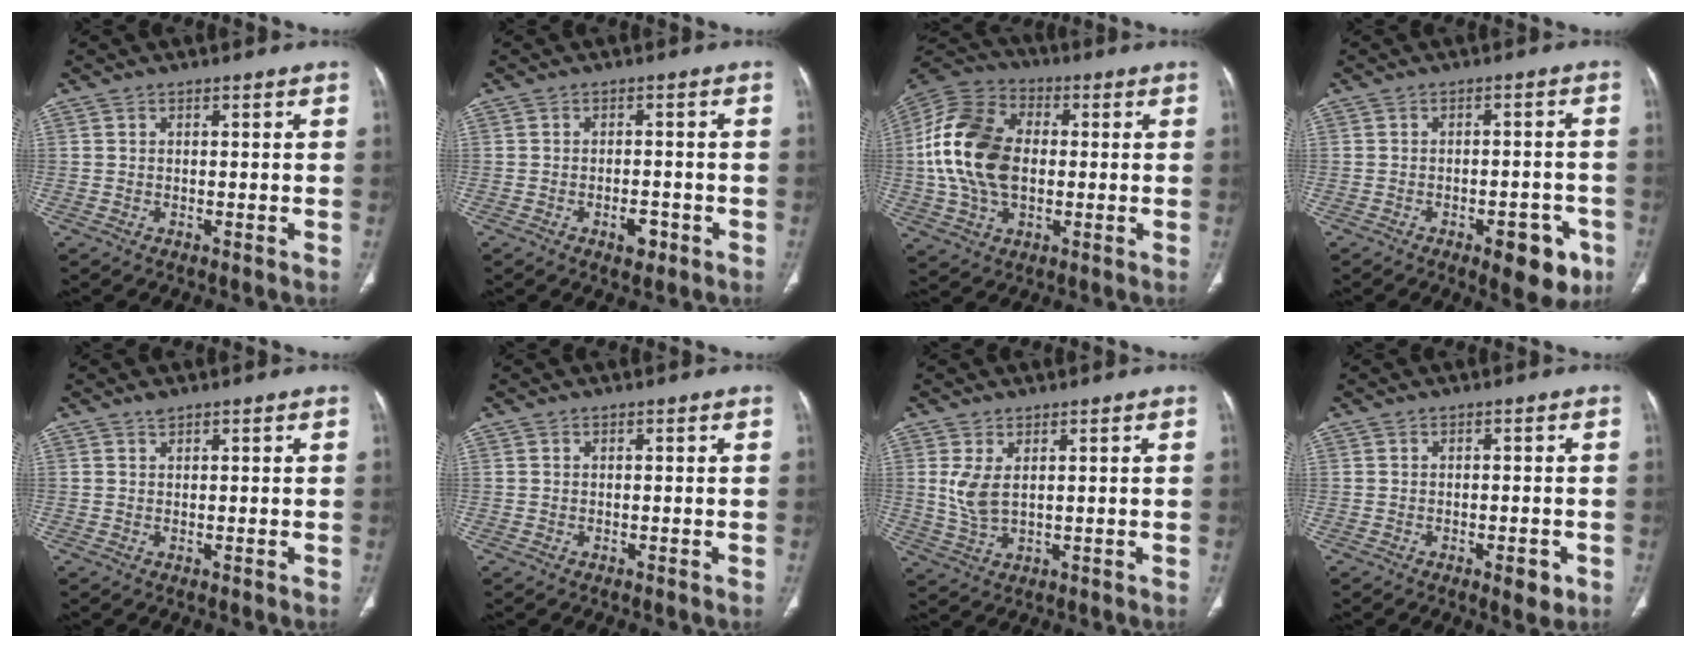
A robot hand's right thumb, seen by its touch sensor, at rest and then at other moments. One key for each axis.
{"total": 3.3, "fx": -1.7, "fy": 1.7, "fz": 2.3, "tx": -0.023, "ty": 0.008, "tz": -0.022}
{"total": 18.5, "fx": 0.2, "fy": 12.2, "fz": 13.8, "tx": -0.266, "ty": 0.019, "tz": 0.000}
{"total": 8.9, "fx": -4.4, "fy": 4.1, "fz": 6.5, "tx": -0.051, "ty": 0.019, "tz": -0.049}
{"total": 0.7, "fx": 0.7, "fy": 0.2, "fz": 0.3, "tx": -0.001, "ty": -0.003, "tz": 0.012}
{"total": 0.0}
{"total": 5.0, "fx": 1.3, "fy": 2.3, "fz": 4.2, "tx": -0.095, "ty": -0.008, "tz": 0.038}
{"total": 3.4, "fx": -1.5, "fy": 1.5, "fz": 2.7, "tx": -0.024, "ty": 0.001, "tz": -0.014}